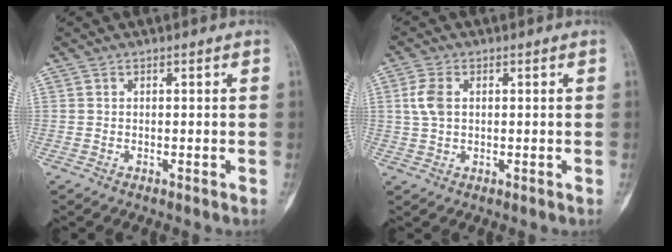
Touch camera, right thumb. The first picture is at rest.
{"total": 4.5, "force": [0.8, 2.9, 3.4], "torque": [-0.079, 0.005, 0.015]}